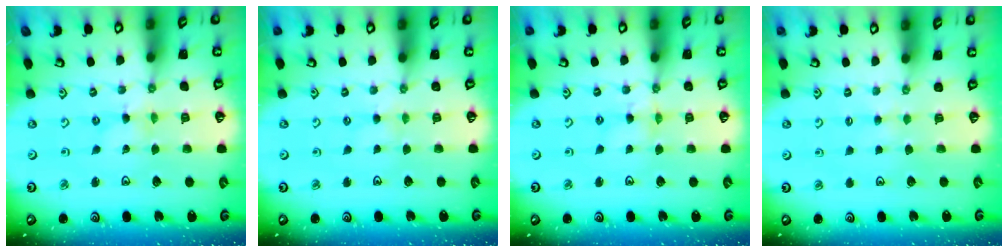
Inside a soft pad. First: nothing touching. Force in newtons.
{"total": 1.5, "press": 1.4, "slide": 0.4}
{"total": 3.0, "press": 2.9, "slide": 0.3}
{"total": 2.5, "press": 2.5, "slide": 0.4}